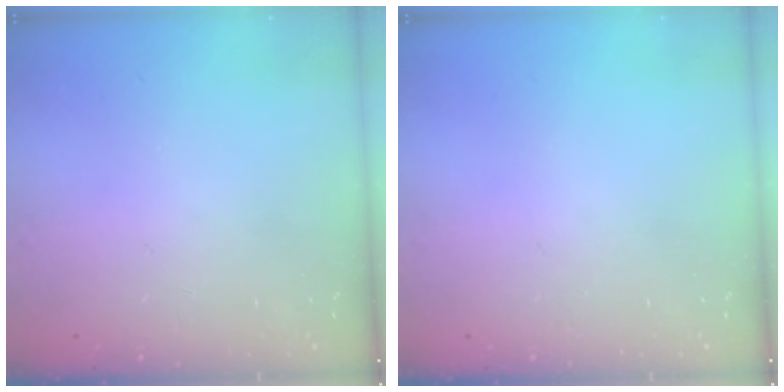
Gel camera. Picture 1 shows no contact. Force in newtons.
{"total": 0.0}